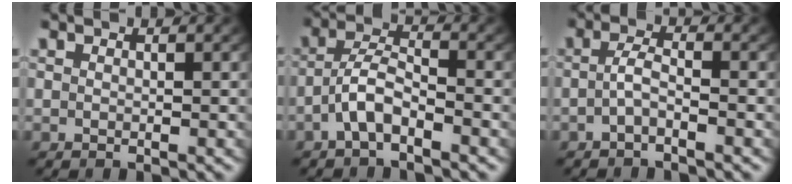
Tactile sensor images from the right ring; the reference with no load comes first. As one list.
[{"total": 3.6, "force": [-2.1, 1.8, 2.3], "torque": [-0.041, -0.007, -0.040]}, {"total": 2.0, "force": [-1.5, 0.3, 1.4], "torque": [-0.030, -0.004, -0.024]}]